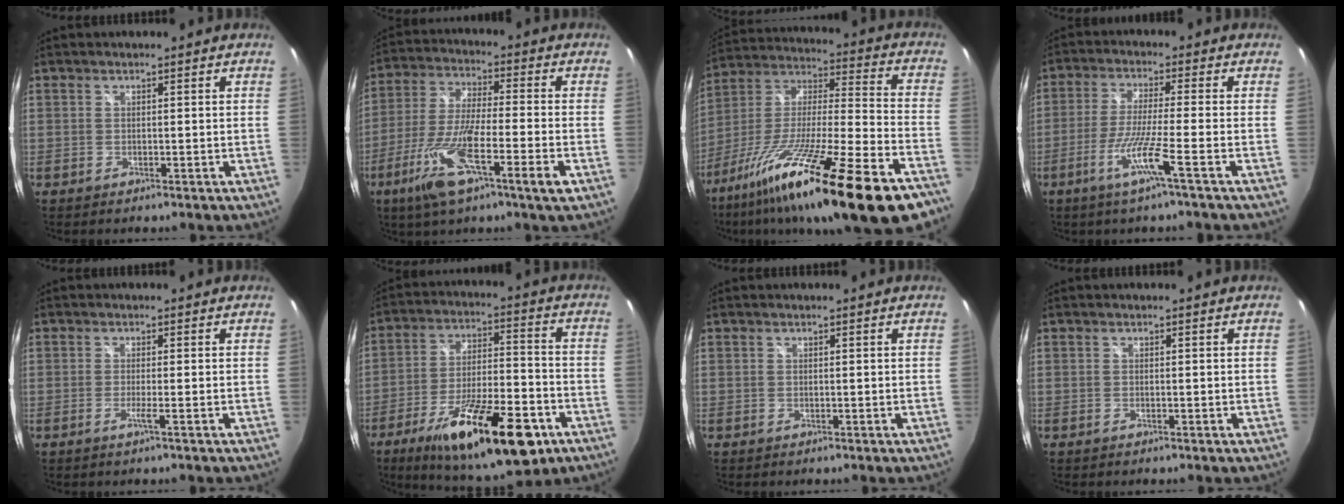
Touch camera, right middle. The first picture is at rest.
{"total": 14.8, "force": [-6.8, 1.5, 13.0], "torque": [-0.270, -0.025, -0.130]}
{"total": 31.7, "force": [-21.0, 2.8, 23.6], "torque": [-0.387, -0.076, -0.344]}
{"total": 7.9, "force": [-3.8, -1.5, 6.8], "torque": [-0.146, -0.011, -0.073]}
{"total": 1.5, "force": [-0.5, -0.7, 1.2], "torque": [-0.019, -0.004, -0.012]}
{"total": 22.7, "force": [-12.5, 7.0, 17.7], "torque": [-0.298, -0.032, -0.190]}
{"total": 0.0}
{"total": 0.0}